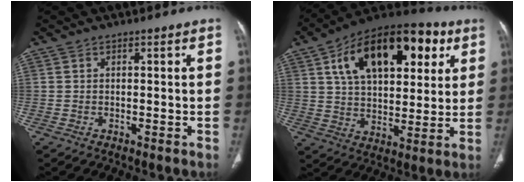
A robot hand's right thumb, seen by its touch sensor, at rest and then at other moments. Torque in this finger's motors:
{"motor_torque": [-0.49, 3.58, 0.32, 0.26, 0.31]}